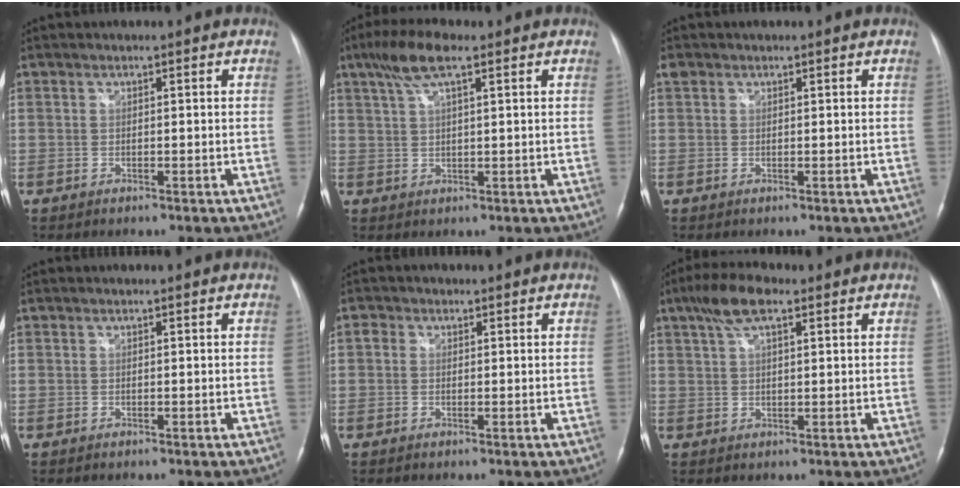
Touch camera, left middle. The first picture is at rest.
{"total": 6.5, "force": [3.8, 1.2, 5.1], "torque": [-0.112, 0.019, 0.073]}
{"total": 1.0, "force": [0.7, 0.7, 0.2], "torque": [-0.009, 0.014, 0.015]}
{"total": 0.0}
{"total": 1.4, "force": [0.4, 1.2, 0.5], "torque": [-0.011, 0.008, 0.005]}
{"total": 6.4, "force": [3.8, 1.8, 4.9], "torque": [-0.105, 0.022, 0.070]}